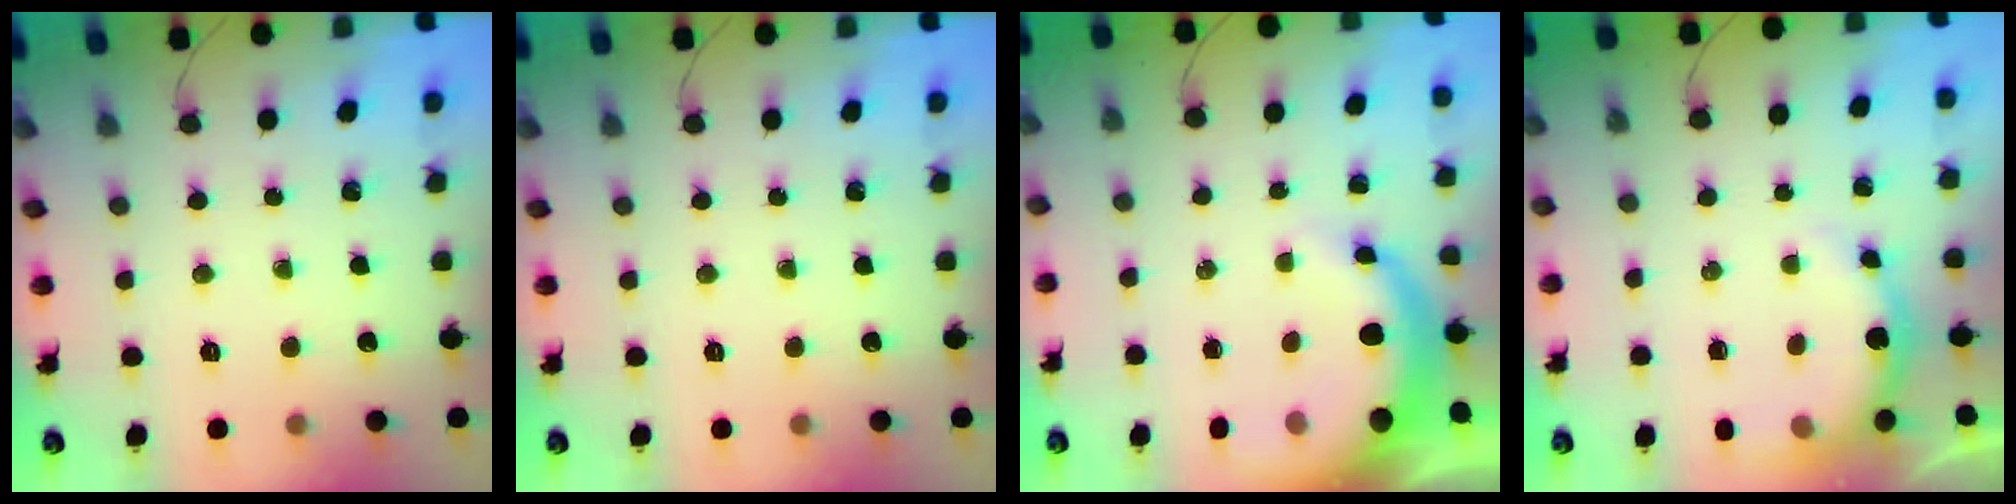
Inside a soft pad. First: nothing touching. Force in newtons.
{"total": 0.0}
{"total": 9.2, "press": 9.2, "slide": 1.2}
{"total": 5.2, "press": 5.2, "slide": 0.5}